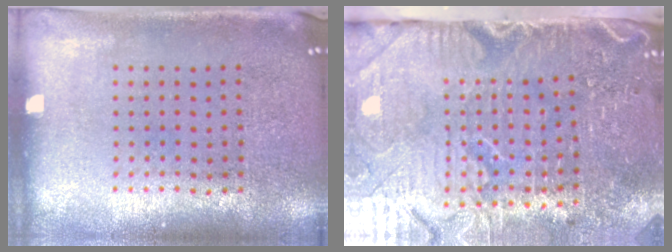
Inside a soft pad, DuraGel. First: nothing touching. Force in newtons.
{"total": 5.3, "press": 4.4, "slide": 2.9}